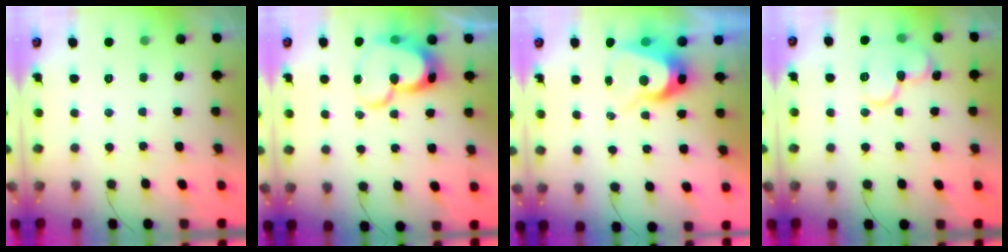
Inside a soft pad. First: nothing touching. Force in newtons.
{"total": 16.5, "press": 16.5, "slide": 1.1}
{"total": 8.8, "press": 8.8, "slide": 0.9}
{"total": 12.2, "press": 12.1, "slide": 1.7}